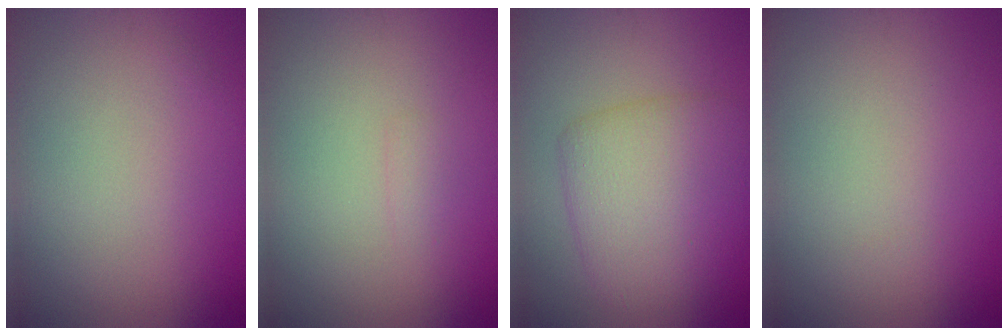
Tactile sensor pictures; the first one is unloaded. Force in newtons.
{"total": 0.5, "press": 0.5, "slide": 0.1}
{"total": 5.8, "press": 5.8, "slide": 0.1}
{"total": 0.0}